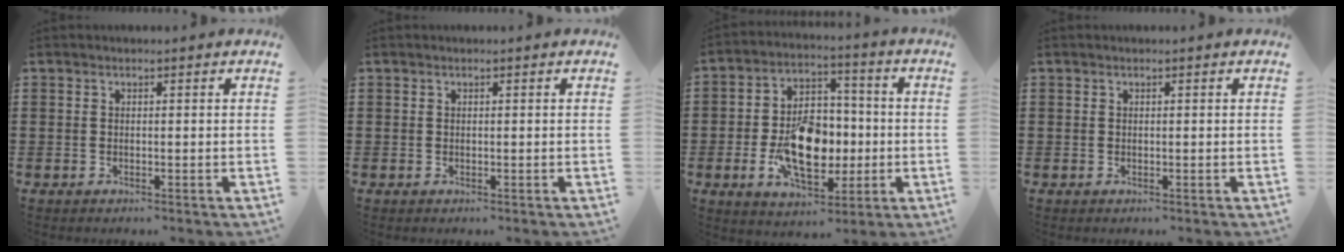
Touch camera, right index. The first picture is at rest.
{"total": 0.0}
{"total": 12.4, "force": [-2.0, 7.5, 9.6], "torque": [-0.172, 0.000, -0.034]}
{"total": 0.0}